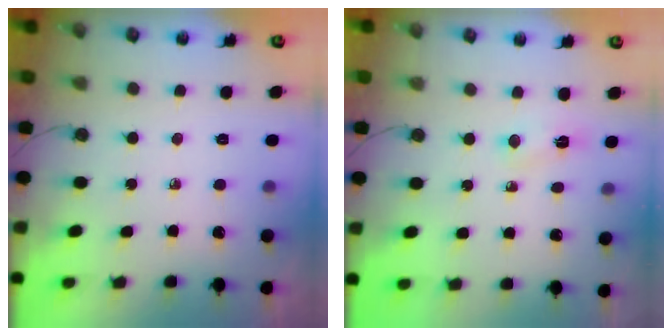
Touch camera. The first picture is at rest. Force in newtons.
{"total": 4.1, "press": 3.9, "slide": 1.3}